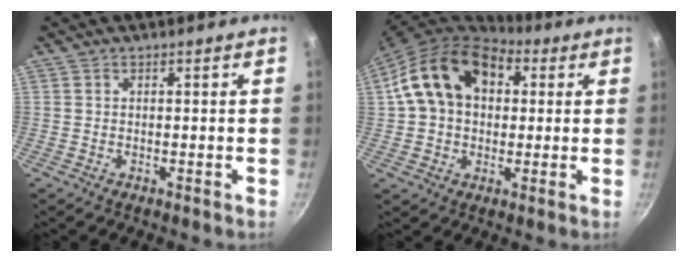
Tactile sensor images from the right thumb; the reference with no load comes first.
{"total": 17.2, "force": [4.8, 11.0, 12.4], "torque": [-0.196, 0.016, 0.068]}